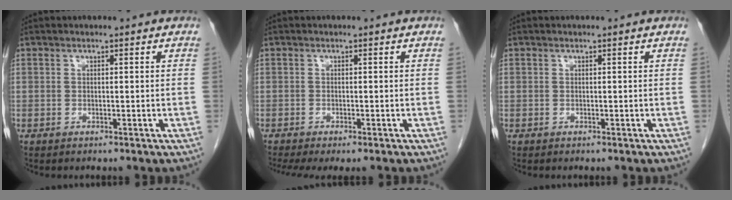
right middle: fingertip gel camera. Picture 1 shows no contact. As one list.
[{"total": 5.1, "force": [-4.0, 1.0, 3.0], "torque": [-0.043, -0.014, -0.064]}, {"total": 0.0}]